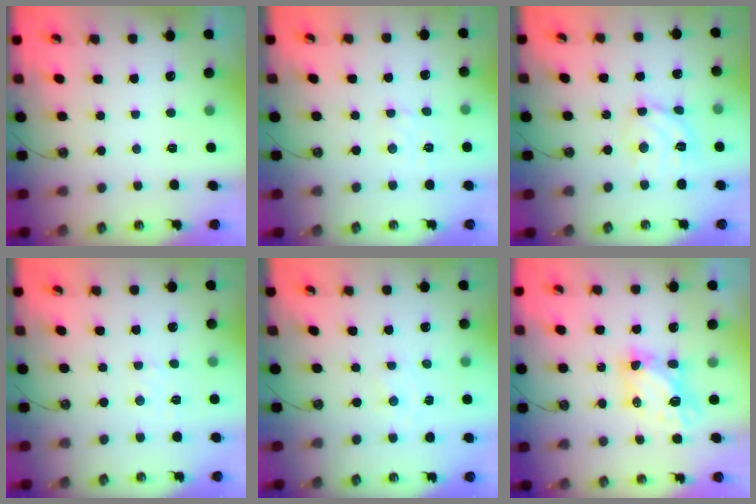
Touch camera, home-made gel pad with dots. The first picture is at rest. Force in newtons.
{"total": 1.9, "press": 1.8, "slide": 0.6}
{"total": 12.1, "press": 12.0, "slide": 1.8}
{"total": 1.9, "press": 1.9, "slide": 0.3}
{"total": 1.8, "press": 1.8, "slide": 0.3}
{"total": 6.6, "press": 6.6, "slide": 0.5}